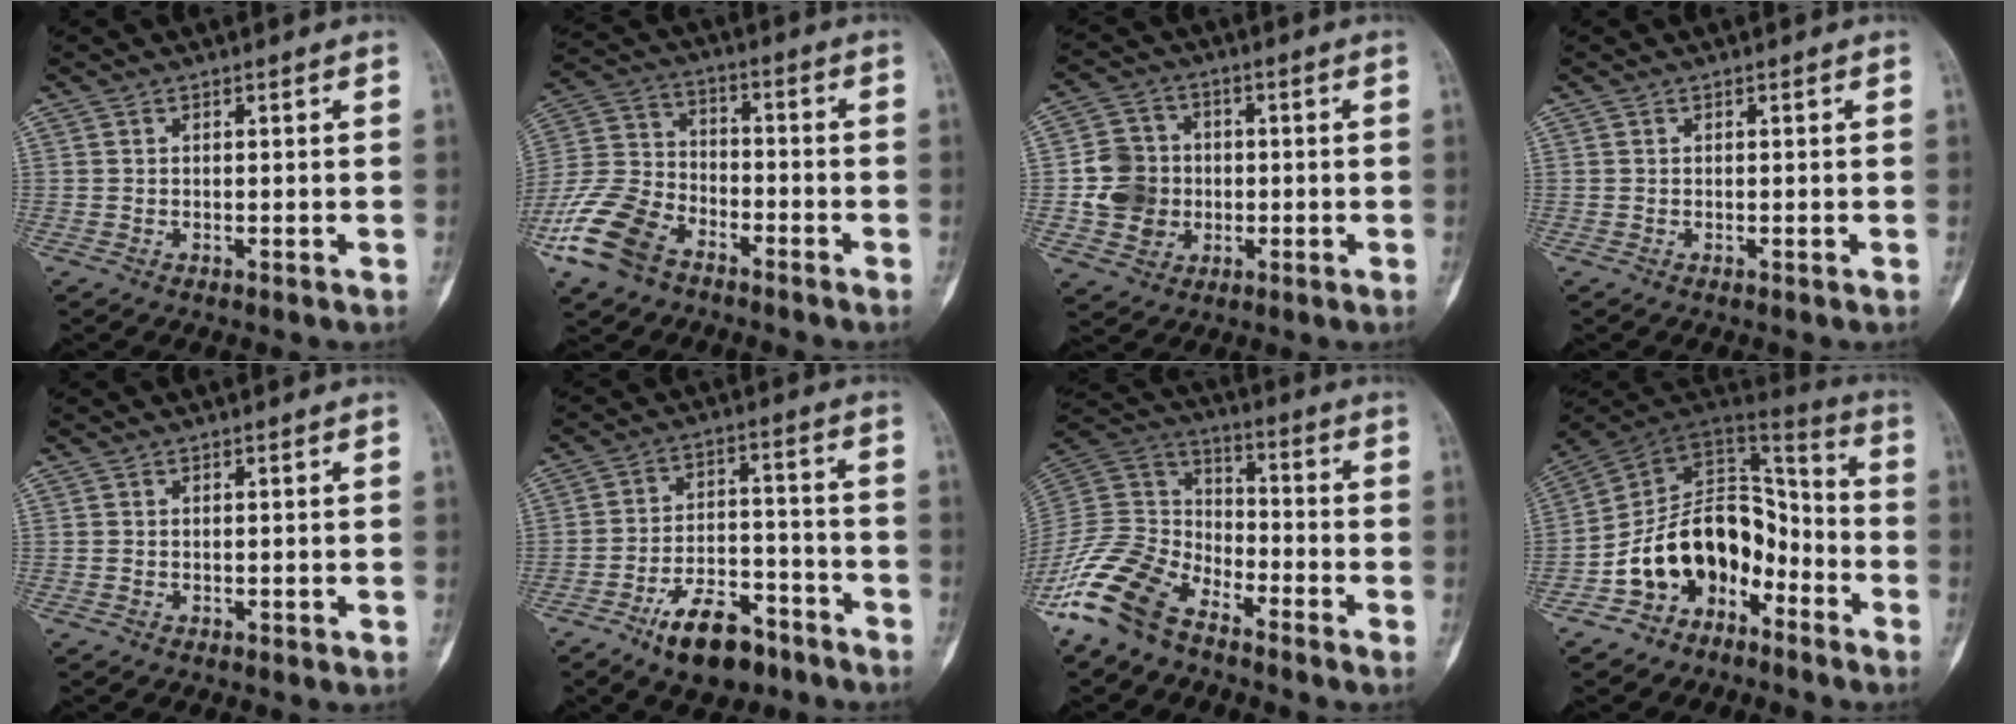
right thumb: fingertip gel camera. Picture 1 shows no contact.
{"total": 14.8, "force": [-8.7, 8.8, 8.1], "torque": [-0.169, 0.036, -0.179]}
{"total": 9.4, "force": [-0.9, 8.6, 3.6], "torque": [-0.032, 0.015, -0.016]}
{"total": 0.0}
{"total": 0.0}
{"total": 12.5, "force": [-8.2, 6.0, 7.3], "torque": [-0.099, 0.064, -0.135]}
{"total": 16.0, "force": [-11.1, 8.3, 7.9], "torque": [-0.152, 0.069, -0.225]}
{"total": 17.2, "force": [-7.8, 12.3, 9.2], "torque": [-0.107, 0.110, -0.140]}